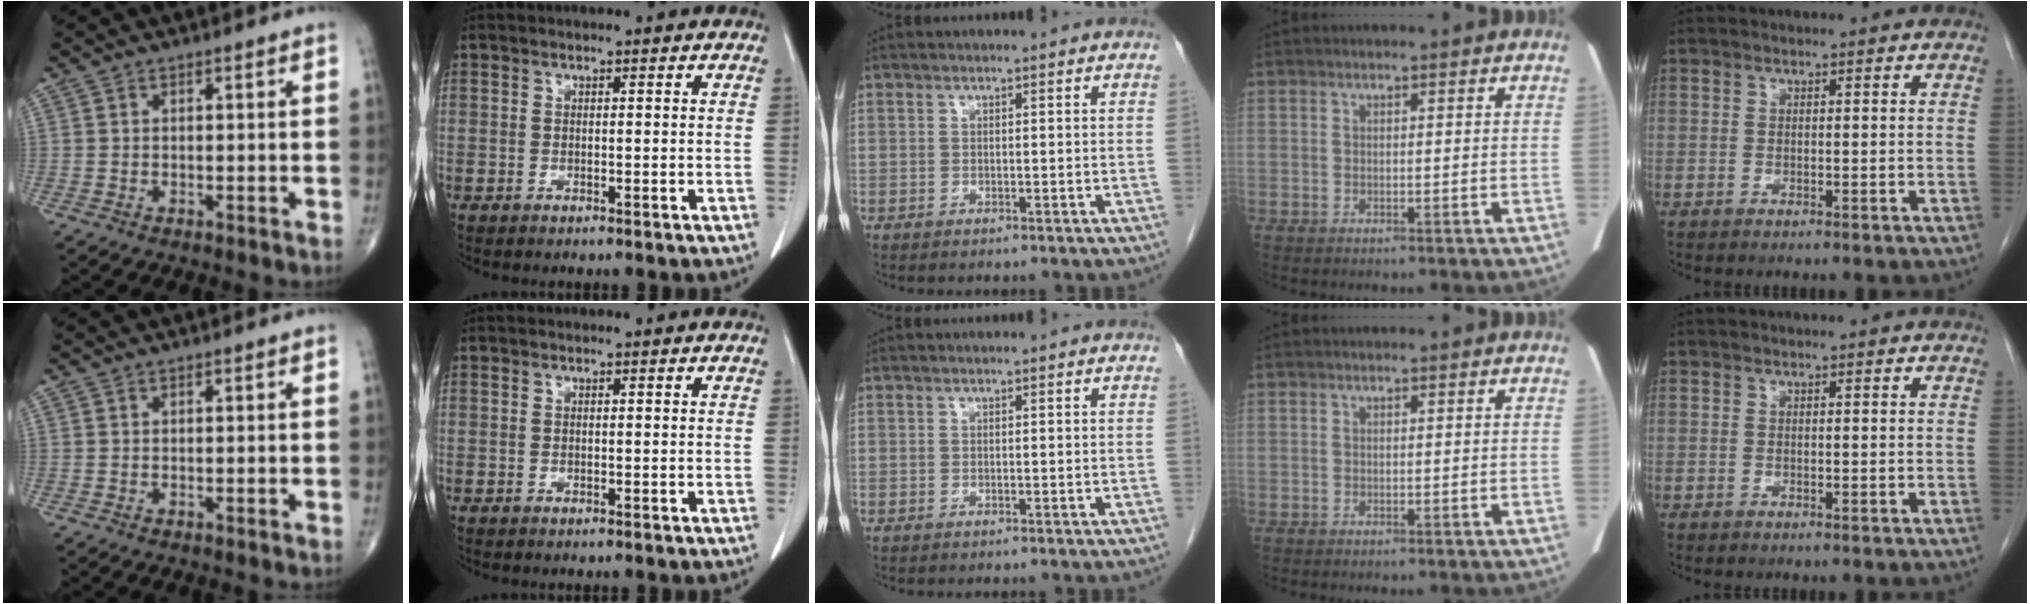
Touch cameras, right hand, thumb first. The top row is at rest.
{}